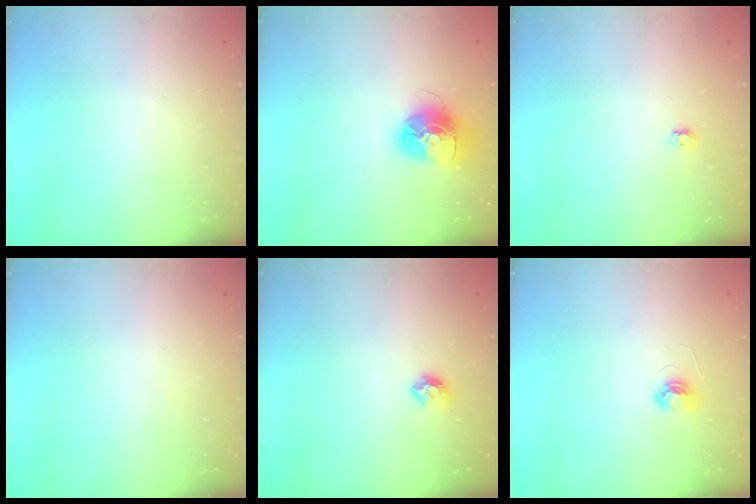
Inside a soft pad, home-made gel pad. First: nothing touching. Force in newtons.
{"total": 15.3, "press": 15.2, "slide": 1.4}
{"total": 4.7, "press": 4.7, "slide": 0.8}
{"total": 1.1, "press": 1.1, "slide": 0.1}
{"total": 5.8, "press": 5.7, "slide": 0.9}
{"total": 4.0, "press": 4.0, "slide": 0.3}